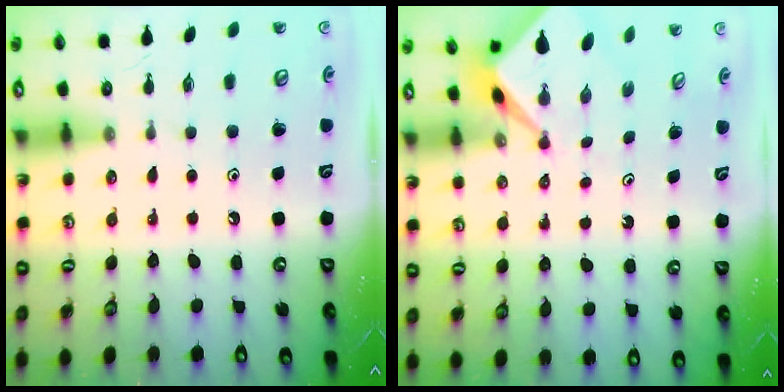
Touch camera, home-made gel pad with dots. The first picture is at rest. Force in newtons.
{"total": 2.5, "press": 2.4, "slide": 0.3}